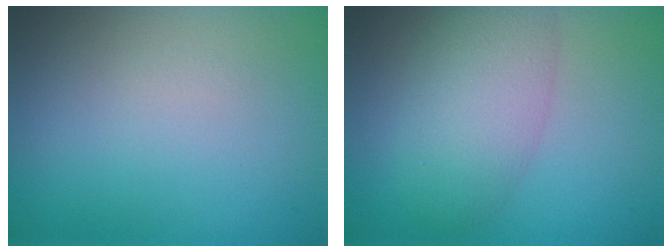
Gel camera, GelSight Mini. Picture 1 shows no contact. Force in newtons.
{"total": 5.1, "press": 5.1, "slide": 0.3}